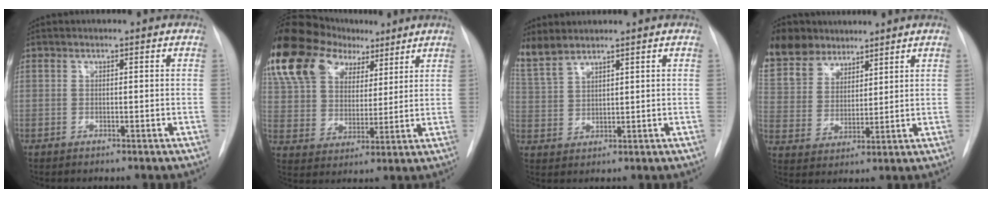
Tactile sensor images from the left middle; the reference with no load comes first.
{"total": 25.2, "force": [15.5, 15.5, 12.4], "torque": [-0.309, 0.086, 0.282]}
{"total": 5.3, "force": [4.9, 1.0, 1.7], "torque": [-0.052, 0.011, 0.115]}
{"total": 14.8, "force": [11.7, 8.1, 4.3], "torque": [-0.108, 0.039, 0.229]}